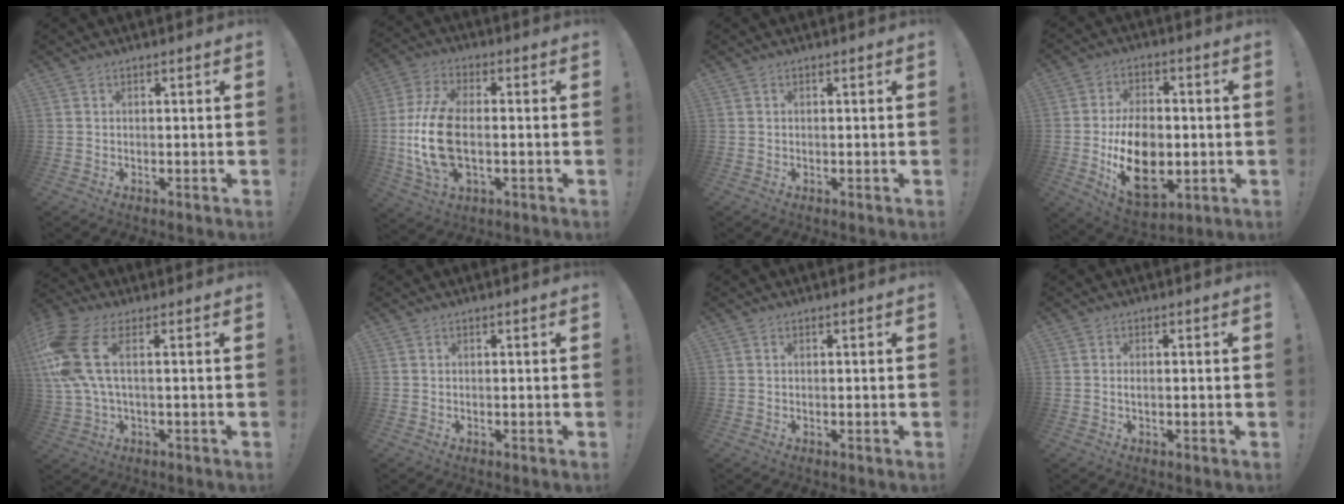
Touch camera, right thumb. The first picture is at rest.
{"total": 15.8, "force": [-1.8, 8.6, 13.2], "torque": [-0.275, -0.001, -0.025]}
{"total": 0.0}
{"total": 17.8, "force": [-3.8, 11.5, 13.0], "torque": [-0.217, 0.003, -0.060]}
{"total": 14.3, "force": [3.1, 6.9, 12.2], "torque": [-0.256, -0.003, 0.058]}
{"total": 0.0}
{"total": 0.0}
{"total": 1.0, "force": [-0.2, 0.4, 0.9], "torque": [-0.026, 0.003, -0.002]}